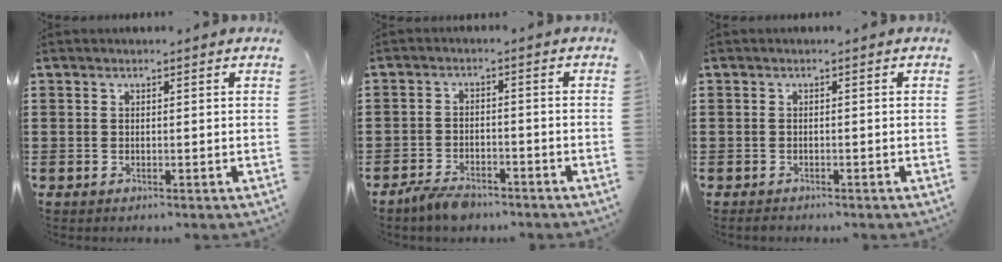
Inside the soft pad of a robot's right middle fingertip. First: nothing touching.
{"total": 3.4, "force": [-2.8, 1.0, 1.5], "torque": [-0.039, 0.004, -0.059]}
{"total": 0.7, "force": [-0.7, 0.2, 0.0], "torque": [-0.003, -0.002, -0.015]}